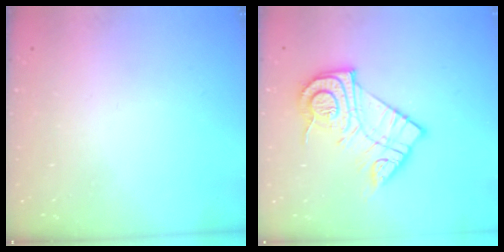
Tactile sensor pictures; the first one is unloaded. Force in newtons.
{"total": 16.1, "press": 16.1, "slide": 1.5}